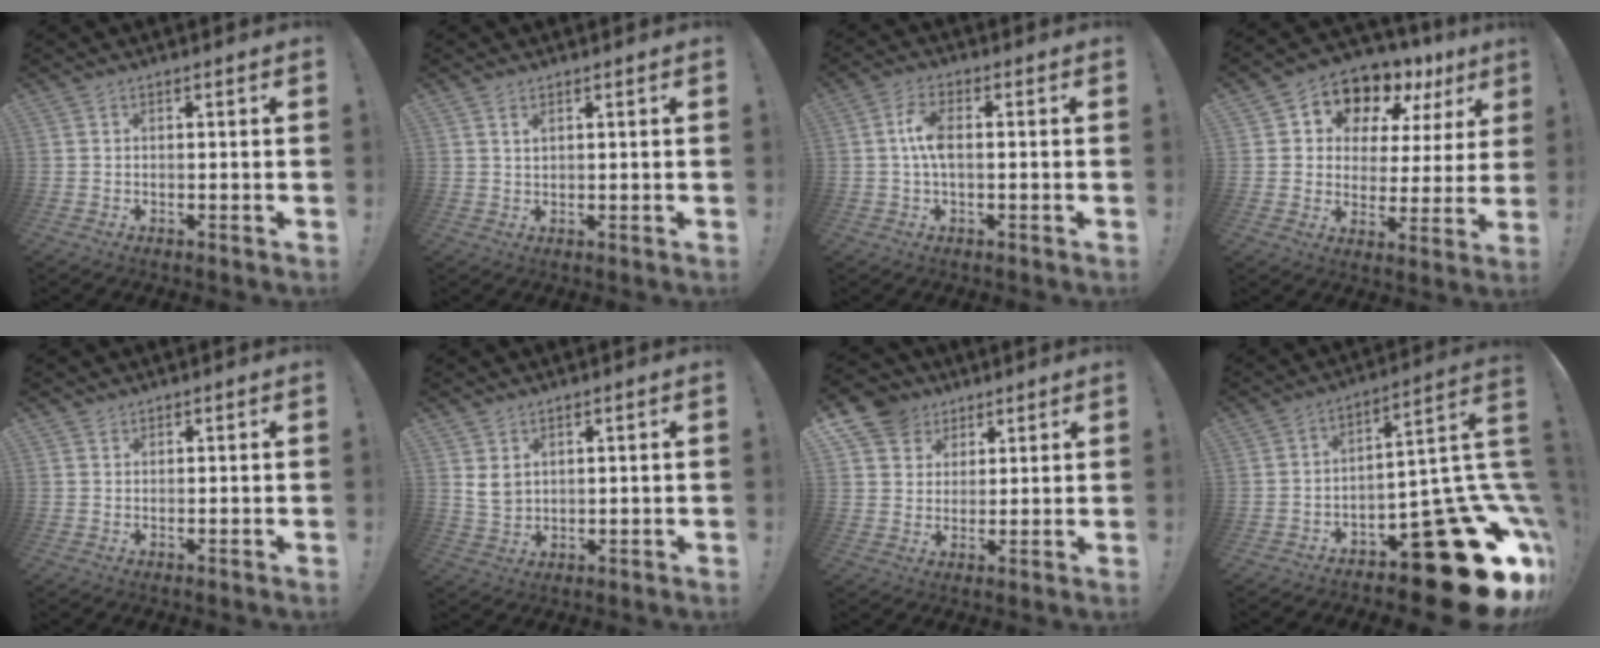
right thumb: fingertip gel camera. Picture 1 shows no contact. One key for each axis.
{"total": 1.5, "fx": 1.0, "fy": 0.6, "fz": 1.0, "tx": -0.021, "ty": -0.001, "tz": 0.018}
{"total": 6.7, "fx": 0.1, "fy": 3.0, "fz": 6.0, "tx": -0.119, "ty": 0.006, "tz": 0.002}
{"total": 11.4, "fx": 8.6, "fy": 6.5, "fz": 3.8, "tx": -0.062, "ty": -0.075, "tz": 0.153}
{"total": 1.2, "fx": 1.0, "fy": 0.6, "fz": 0.1, "tx": 0.003, "ty": -0.005, "tz": 0.019}
{"total": 4.8, "fx": 2.5, "fy": 3.3, "fz": 2.5, "tx": -0.045, "ty": -0.006, "tz": 0.052}
{"total": 9.0, "fx": 5.2, "fy": 7.2, "fz": 1.6, "tx": -0.024, "ty": -0.036, "tz": 0.105}
{"total": 24.3, "fx": -13.9, "fy": 8.3, "fz": 18.2, "tx": -0.162, "ty": 0.061, "tz": -0.211}